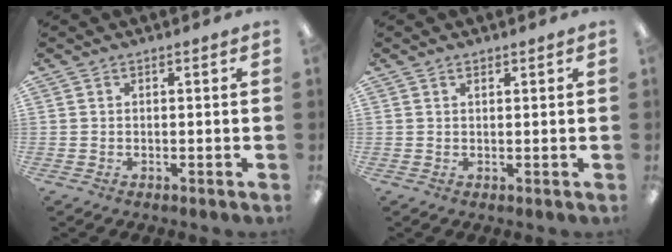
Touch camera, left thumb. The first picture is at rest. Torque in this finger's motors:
{"motor_torque": [-0.31, -0.10, 0.01, 0.01, -0.01]}